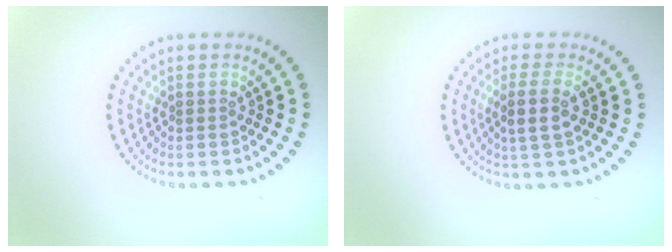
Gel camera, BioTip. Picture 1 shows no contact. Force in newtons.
{"total": 2.6, "press": 2.2, "slide": 1.3}